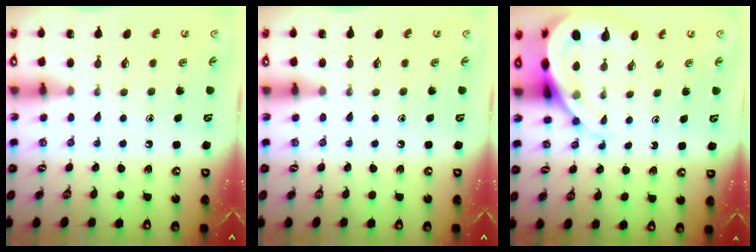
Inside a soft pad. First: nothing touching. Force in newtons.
{"total": 0.0}
{"total": 10.7, "press": 10.6, "slide": 1.0}